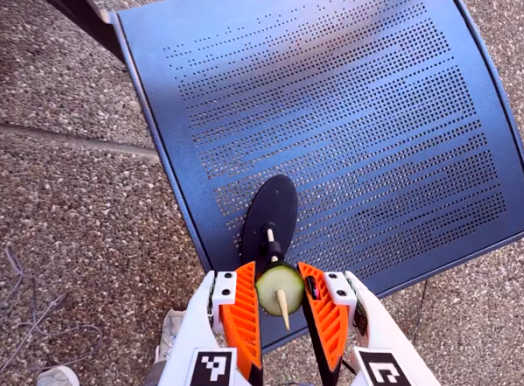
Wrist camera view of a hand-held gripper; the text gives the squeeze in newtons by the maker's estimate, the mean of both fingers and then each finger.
{"total": 9.9, "left": 8.9, "right": 10.8}